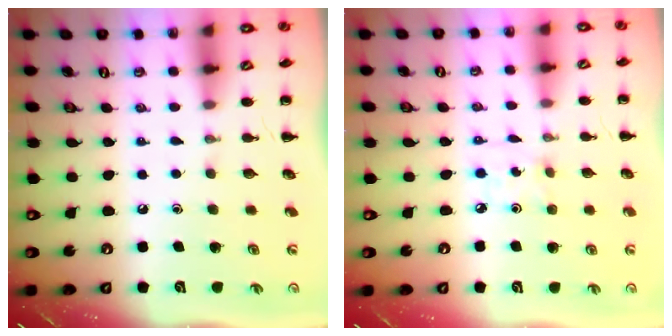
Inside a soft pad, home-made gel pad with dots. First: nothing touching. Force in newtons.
{"total": 2.5, "press": 2.3, "slide": 0.9}